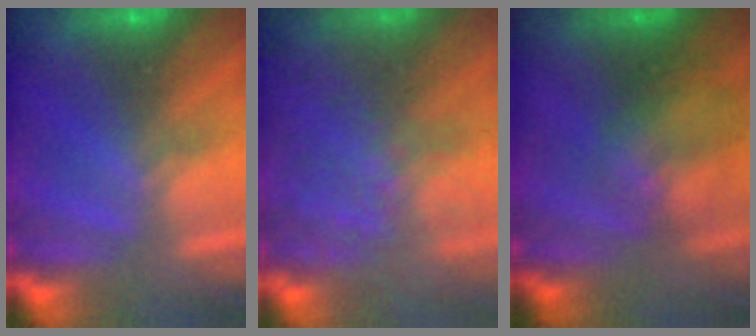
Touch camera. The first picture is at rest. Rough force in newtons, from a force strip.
{"total": 9.0}
{"total": 2.3}